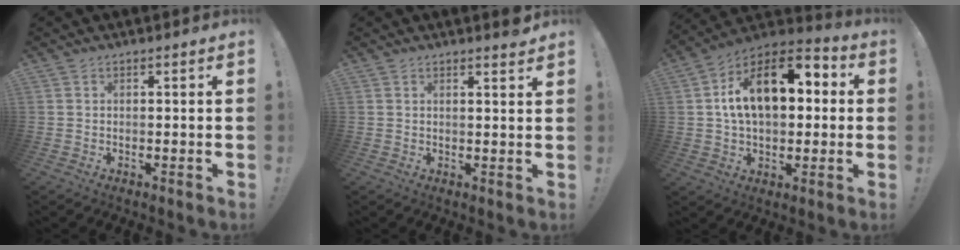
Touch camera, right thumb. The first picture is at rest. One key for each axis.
{"total": 2.3, "fx": 2.0, "fy": -0.5, "fz": 1.0, "tx": -0.001, "ty": -0.021, "tz": 0.031}
{"total": 17.7, "fx": 3.9, "fy": 10.4, "fz": 13.7, "tx": -0.217, "ty": 0.000, "tz": 0.065}